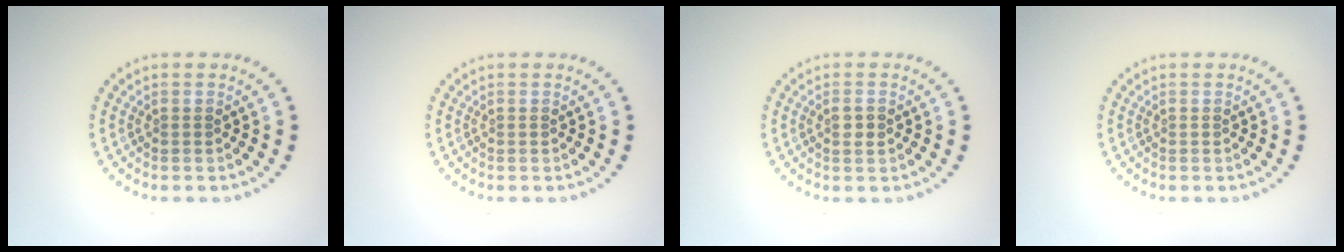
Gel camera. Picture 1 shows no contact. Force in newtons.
{"total": 0.0}
{"total": 1.1, "press": 1.0, "slide": 0.3}
{"total": 0.0}